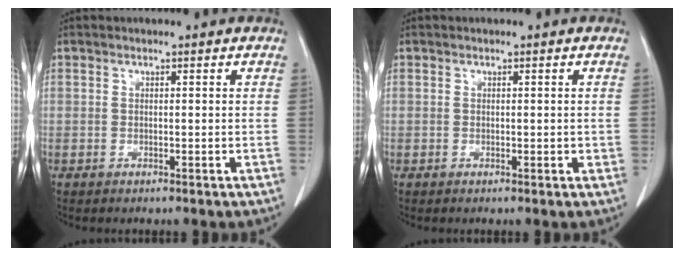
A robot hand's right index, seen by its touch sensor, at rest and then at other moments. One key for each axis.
{"total": 1.2, "fx": 0.0, "fy": 0.8, "fz": 1.0, "tx": -0.012, "ty": 0.001, "tz": 0.003}